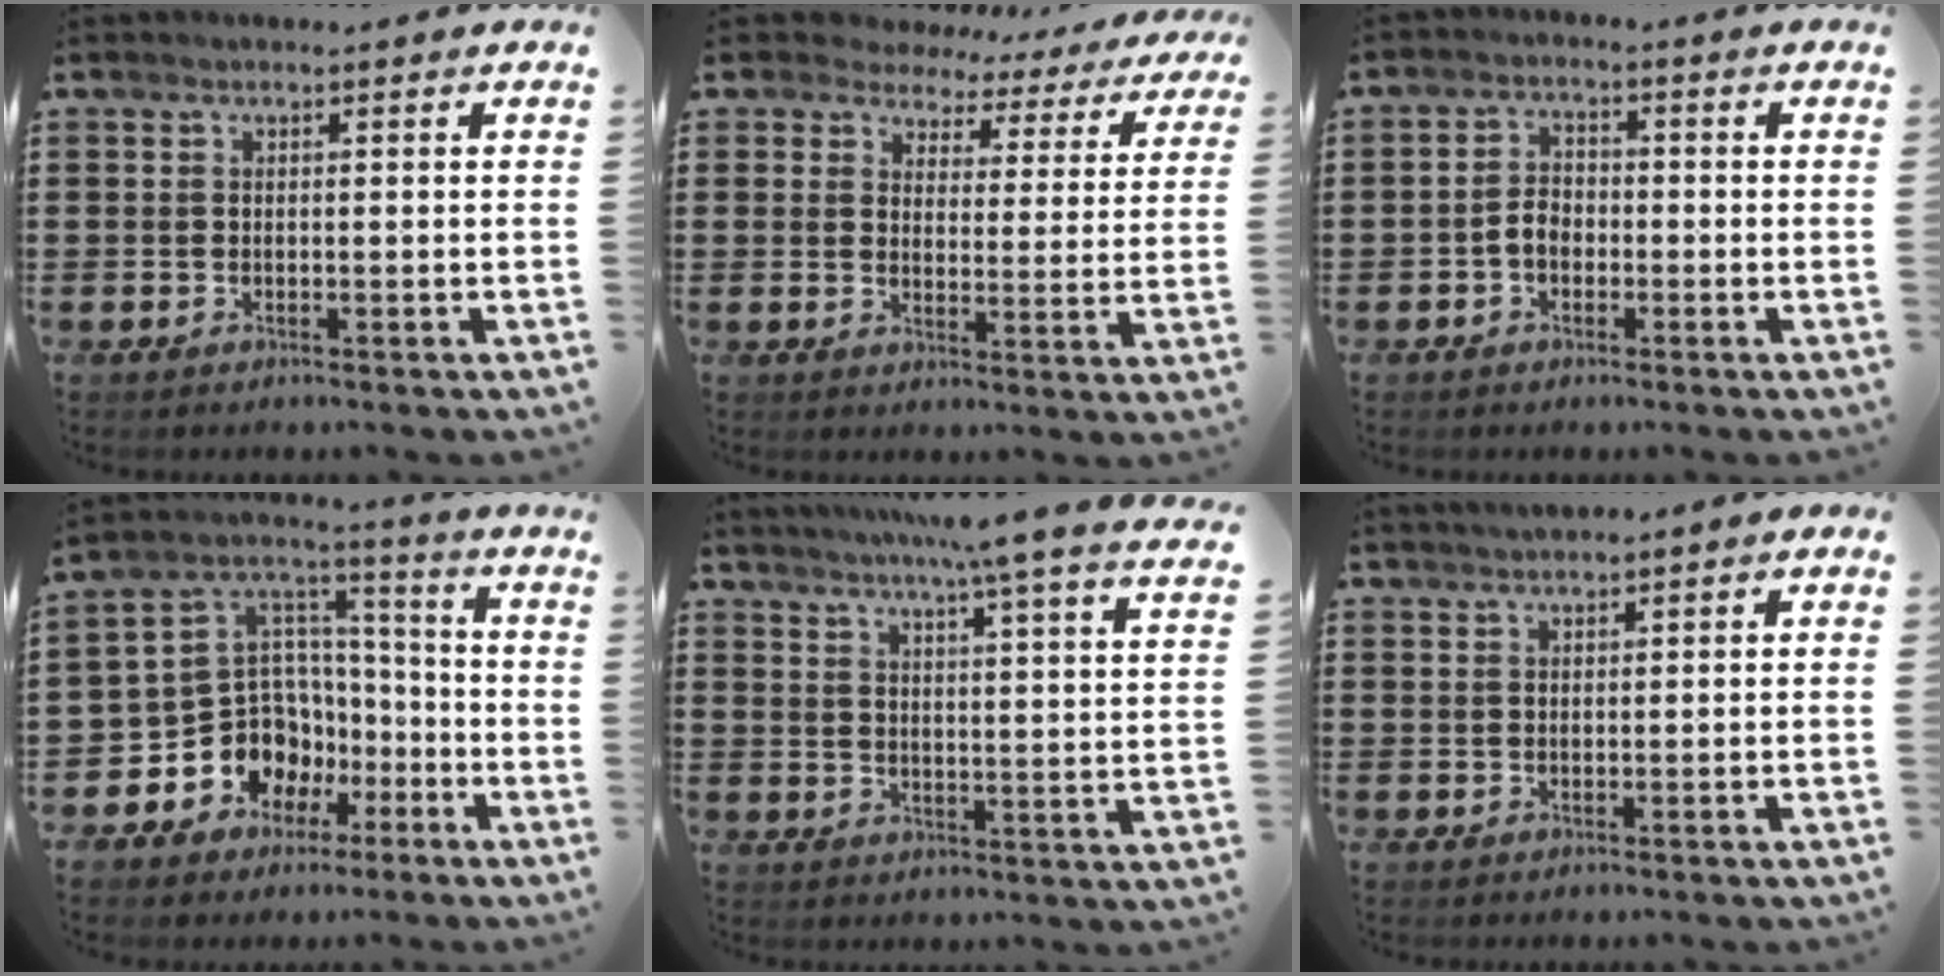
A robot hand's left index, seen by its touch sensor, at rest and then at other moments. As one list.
[{"total": 4.5, "force": [4.0, 1.9, 0.3], "torque": [-0.033, -0.023, 0.068]}, {"total": 3.1, "force": [-1.1, 2.1, 2.0], "torque": [-0.047, 0.003, -0.024]}, {"total": 10.8, "force": [-5.1, 9.3, 1.9], "torque": [-0.078, 0.001, -0.089]}, {"total": 7.2, "force": [6.1, -1.6, 3.4], "torque": [-0.079, -0.043, 0.098]}, {"total": 0.5, "force": [0.3, 0.2, 0.4], "torque": [-0.008, 0.001, 0.005]}]